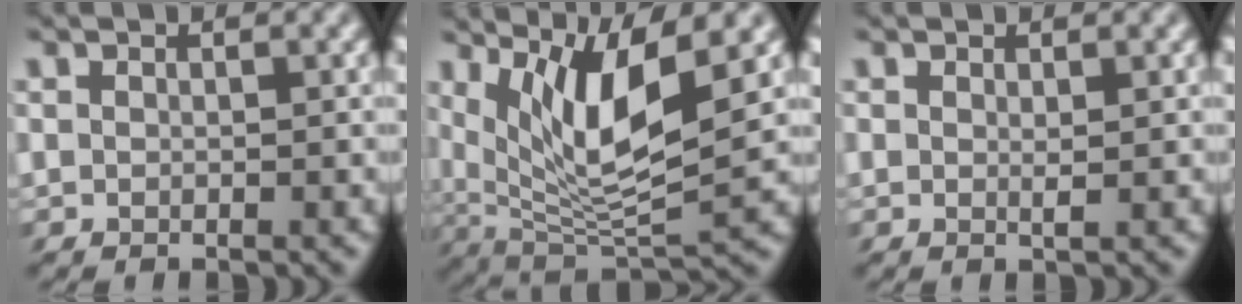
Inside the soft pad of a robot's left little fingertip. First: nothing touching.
{"total": 8.0, "force": [3.6, 1.3, 7.0], "torque": [-0.127, -0.008, 0.068]}
{"total": 0.6, "force": [0.4, -0.3, 0.3], "torque": [-0.005, -0.004, 0.009]}